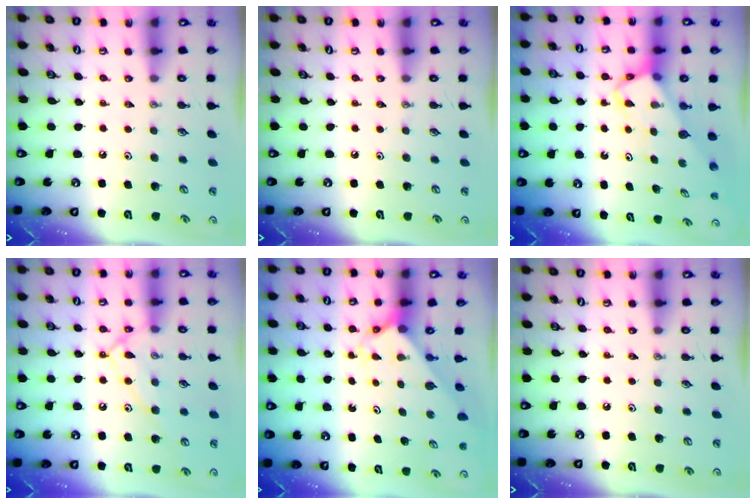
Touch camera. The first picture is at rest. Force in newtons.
{"total": 0.0}
{"total": 3.9, "press": 3.9, "slide": 0.2}
{"total": 12.5, "press": 12.5, "slide": 0.9}
{"total": 2.2, "press": 2.2, "slide": 0.1}
{"total": 0.0}